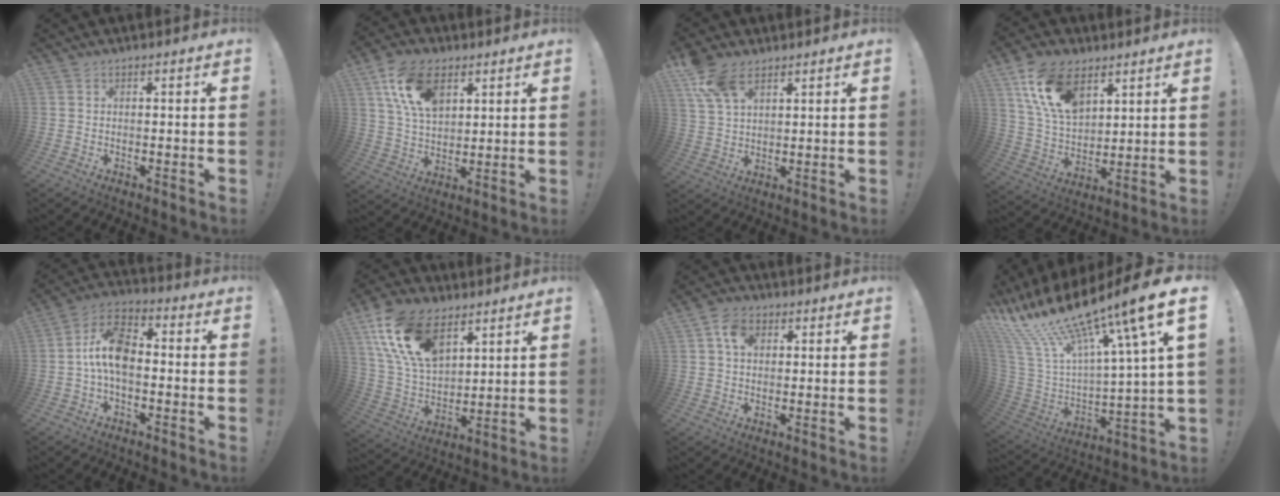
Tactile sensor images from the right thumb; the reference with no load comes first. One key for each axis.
{"total": 14.7, "fx": 6.9, "fy": 9.1, "fz": 9.3, "tx": -0.172, "ty": -0.012, "tz": 0.134}
{"total": 9.6, "fx": 6.0, "fy": 5.2, "fz": 5.4, "tx": -0.097, "ty": -0.020, "tz": 0.118}
{"total": 16.6, "fx": 8.8, "fy": 10.0, "fz": 9.9, "tx": -0.202, "ty": -0.035, "tz": 0.167}
{"total": 11.7, "fx": -1.2, "fy": 6.7, "fz": 9.5, "tx": -0.180, "ty": 0.013, "tz": -0.020}
{"total": 19.4, "fx": 10.1, "fy": 11.5, "fz": 12.0, "tx": -0.254, "ty": -0.043, "tz": 0.190}
{"total": 6.4, "fx": 2.2, "fy": 4.7, "fz": 3.8, "tx": -0.064, "ty": 0.006, "tz": 0.042}
{"total": 20.8, "fx": 14.6, "fy": 5.5, "fz": 13.9, "tx": -0.251, "ty": -0.107, "tz": 0.258}